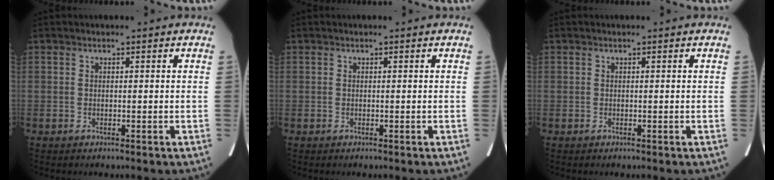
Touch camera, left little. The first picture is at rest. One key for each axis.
{"total": 0.0}
{"total": 0.0}